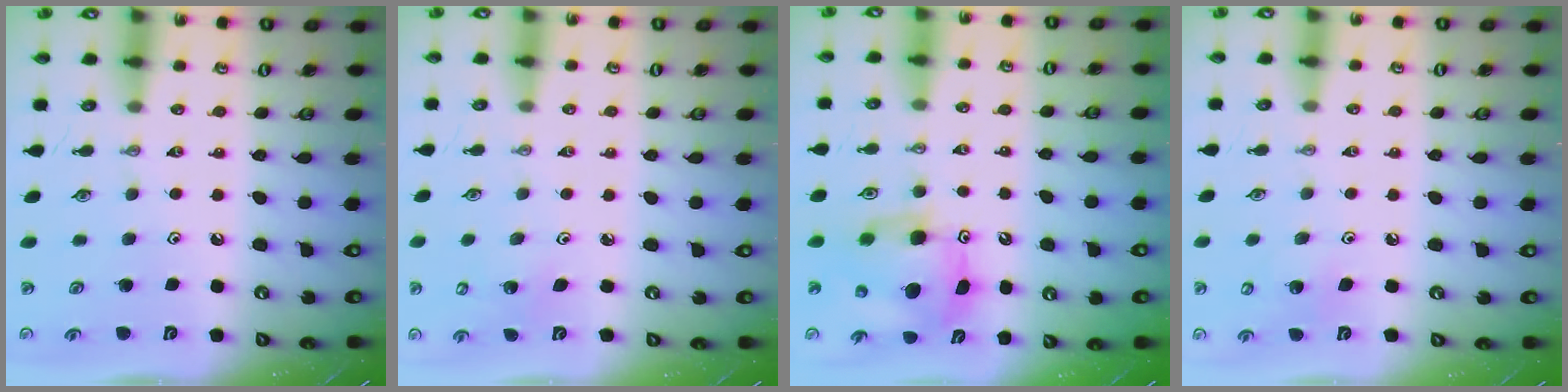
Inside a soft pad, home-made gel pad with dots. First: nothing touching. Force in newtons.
{"total": 2.0, "press": 2.0, "slide": 0.2}
{"total": 8.8, "press": 8.8, "slide": 0.4}
{"total": 5.5, "press": 5.4, "slide": 0.8}